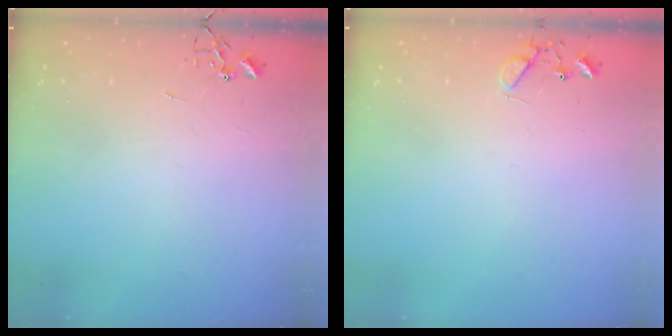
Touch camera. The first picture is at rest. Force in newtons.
{"total": 6.1, "press": 6.1, "slide": 0.5}